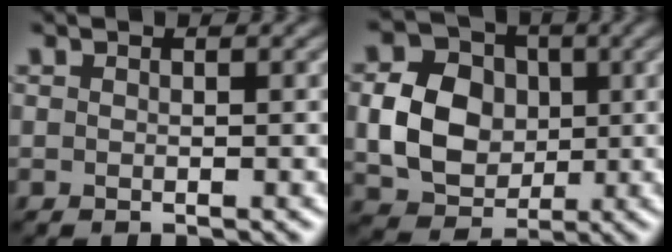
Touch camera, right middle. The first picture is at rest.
{"total": 6.6, "force": [0.1, 5.4, 3.8], "torque": [-0.074, 0.003, 0.000]}